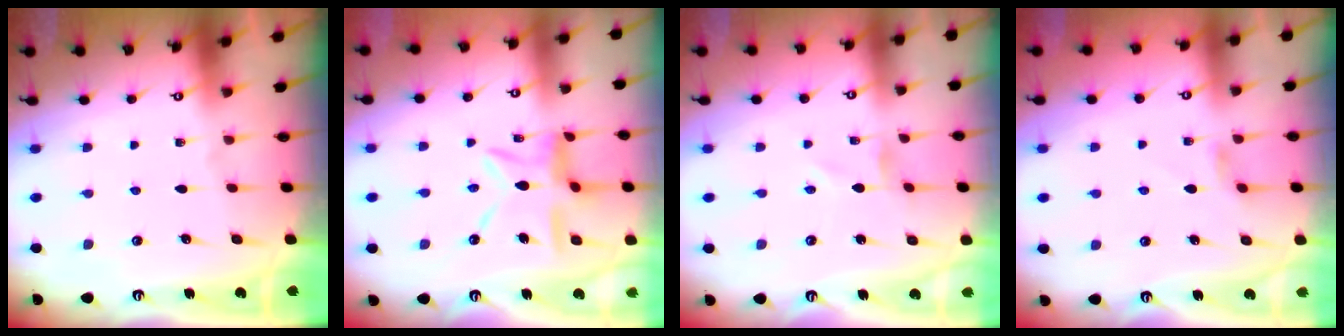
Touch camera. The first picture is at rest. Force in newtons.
{"total": 10.9, "press": 10.8, "slide": 1.0}
{"total": 0.5, "press": 0.5, "slide": 0.2}
{"total": 2.5, "press": 2.4, "slide": 0.4}